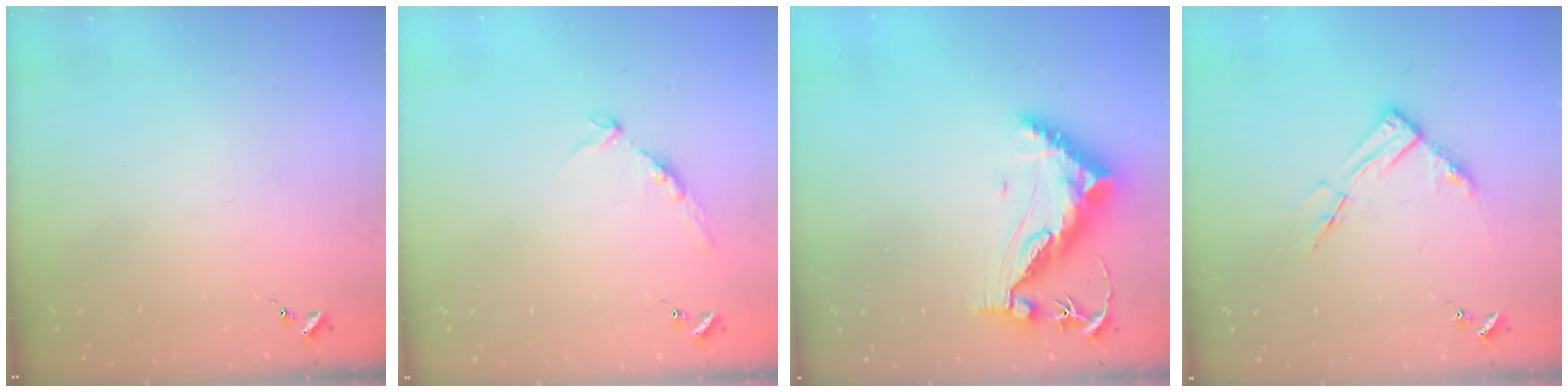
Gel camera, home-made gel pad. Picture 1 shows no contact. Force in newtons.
{"total": 8.3, "press": 8.2, "slide": 0.9}
{"total": 13.0, "press": 12.9, "slide": 0.7}
{"total": 8.9, "press": 8.9, "slide": 0.8}